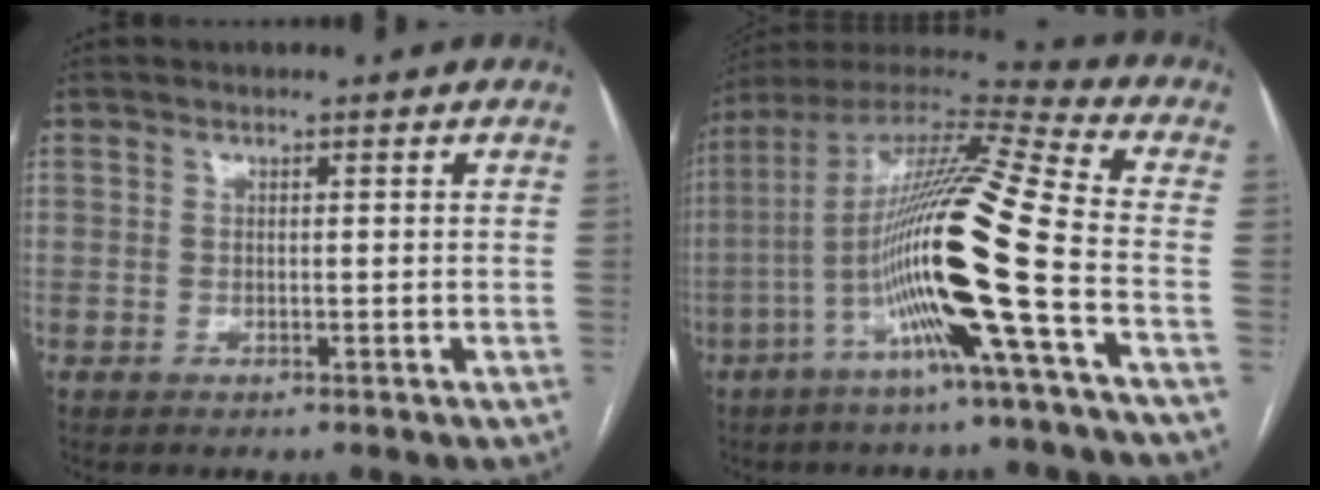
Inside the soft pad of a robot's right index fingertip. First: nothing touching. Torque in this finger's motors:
{"motor_torque": [2.14, 0.00, 1.05, 0.21]}